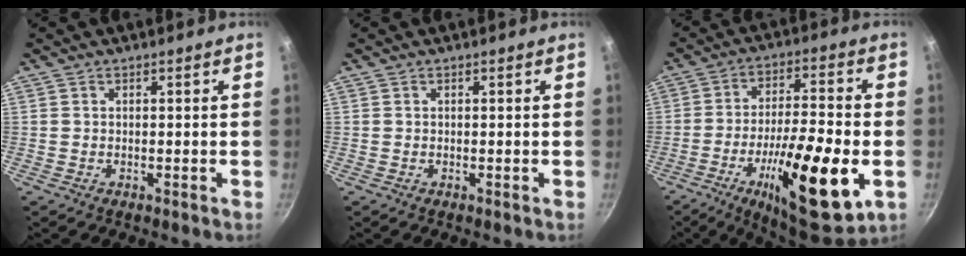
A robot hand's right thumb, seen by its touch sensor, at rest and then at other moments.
{"total": 0.0}
{"total": 21.8, "force": [-6.9, 6.1, 19.7], "torque": [-0.310, 0.021, -0.108]}